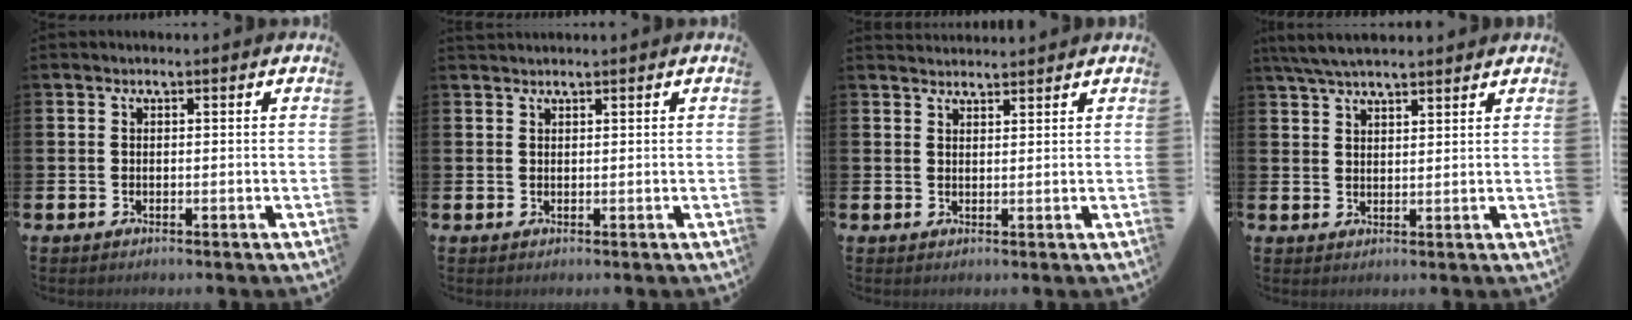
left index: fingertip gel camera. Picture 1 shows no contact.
{"total": 0.9, "force": [0.9, 0.0, 0.0], "torque": [0.003, 0.000, 0.016]}
{"total": 2.1, "force": [2.1, 0.3, -0.1], "torque": [0.001, -0.009, 0.039]}
{"total": 5.0, "force": [4.6, 0.9, 1.8], "torque": [-0.042, -0.012, 0.085]}